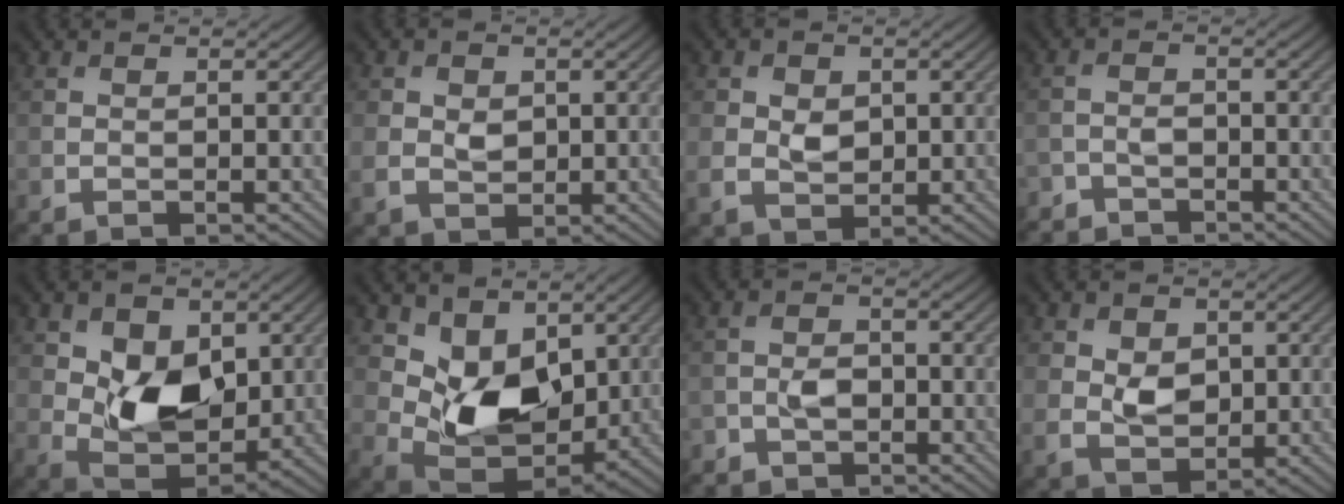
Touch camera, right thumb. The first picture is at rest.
{"total": 3.1, "force": [0.2, 2.5, 1.8], "torque": [-0.040, -0.004, 0.003]}
{"total": 3.7, "force": [0.3, 2.9, 2.3], "torque": [-0.046, -0.004, 0.003]}
{"total": 2.8, "force": [-2.5, 1.2, 0.5], "torque": [-0.006, 0.002, -0.056]}
{"total": 9.3, "force": [1.5, 6.2, 6.7], "torque": [-0.125, -0.013, 0.027]}
{"total": 9.1, "force": [3.0, 5.9, 6.2], "torque": [-0.132, -0.026, 0.054]}
{"total": 2.7, "force": [-1.5, 1.8, 1.3], "torque": [-0.022, 0.004, -0.034]}
{"total": 4.3, "force": [0.6, 3.1, 2.9], "torque": [-0.056, -0.006, 0.009]}